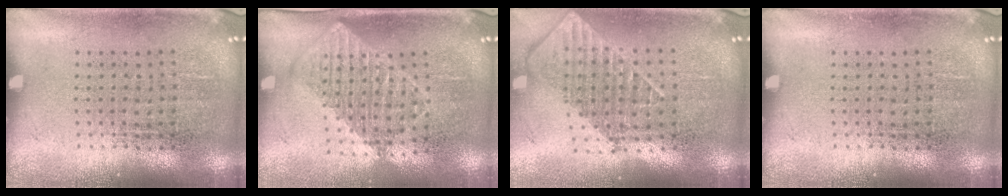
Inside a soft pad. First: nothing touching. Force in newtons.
{"total": 1.2, "press": 1.1, "slide": 0.5}
{"total": 2.0, "press": 1.5, "slide": 1.3}
{"total": 0.0}